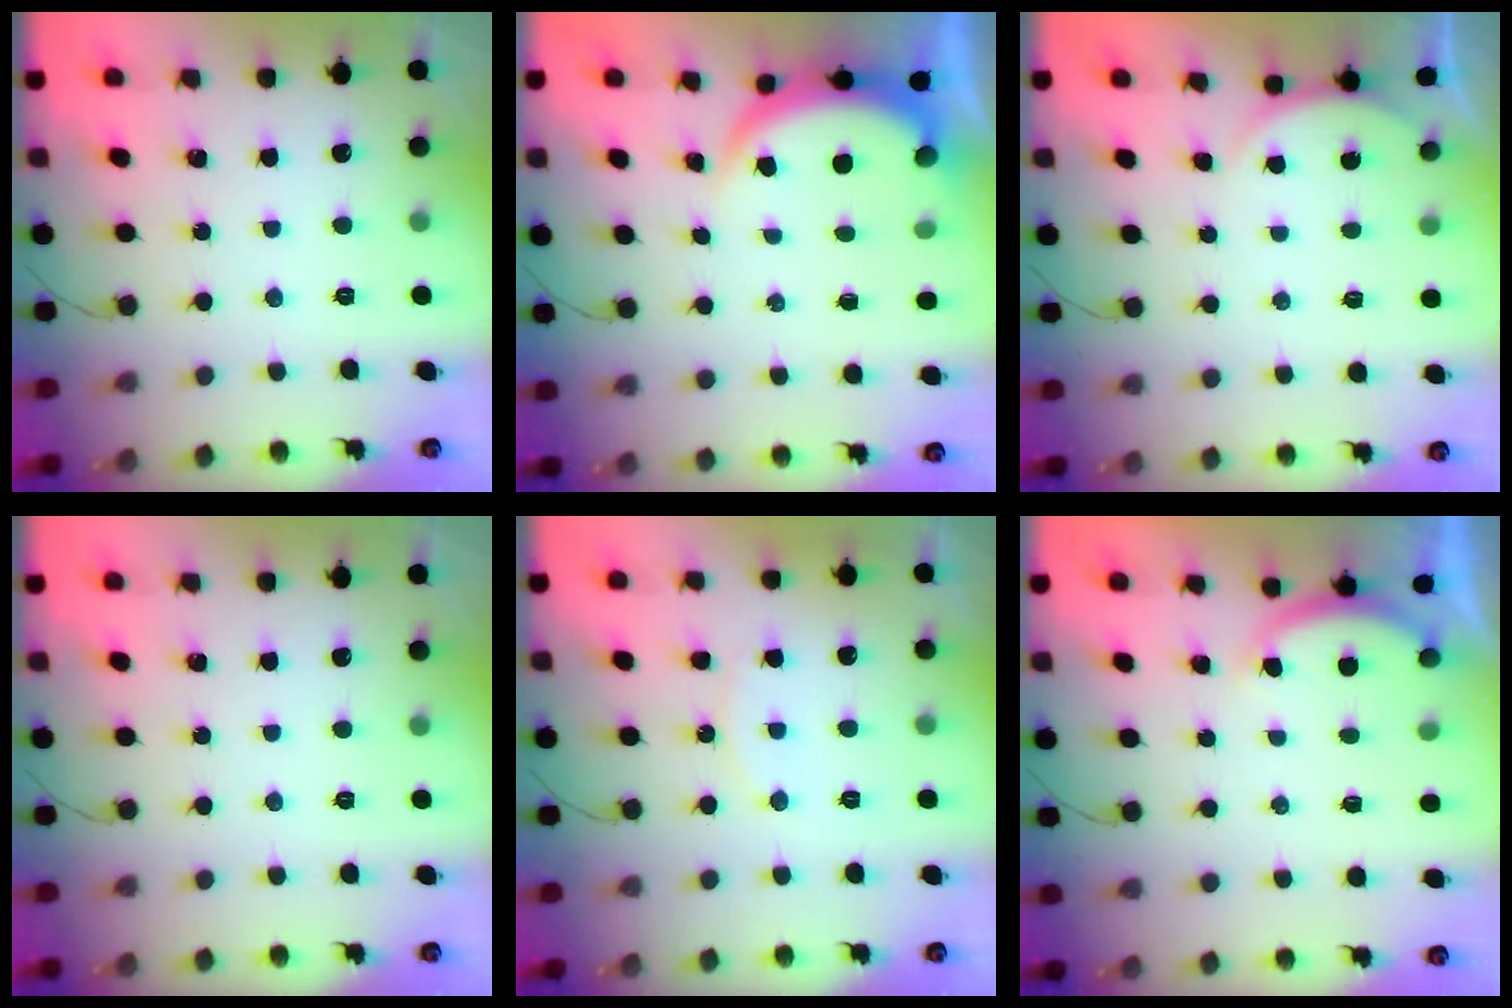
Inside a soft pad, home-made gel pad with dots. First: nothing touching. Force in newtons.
{"total": 4.9, "press": 4.8, "slide": 0.7}
{"total": 2.3, "press": 2.3, "slide": 0.5}
{"total": 0.0}
{"total": 6.5, "press": 6.5, "slide": 0.5}
{"total": 2.5, "press": 2.4, "slide": 0.6}